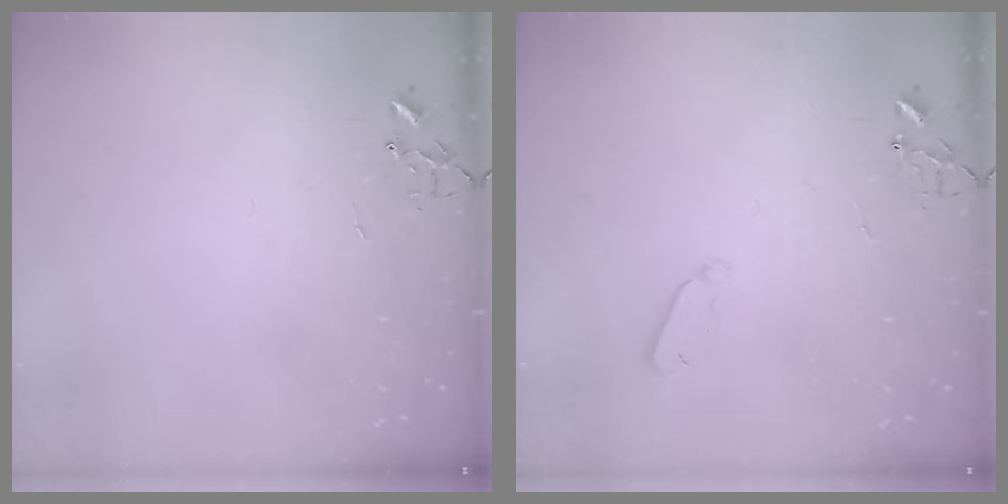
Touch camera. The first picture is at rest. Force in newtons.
{"total": 4.2, "press": 4.2, "slide": 0.7}